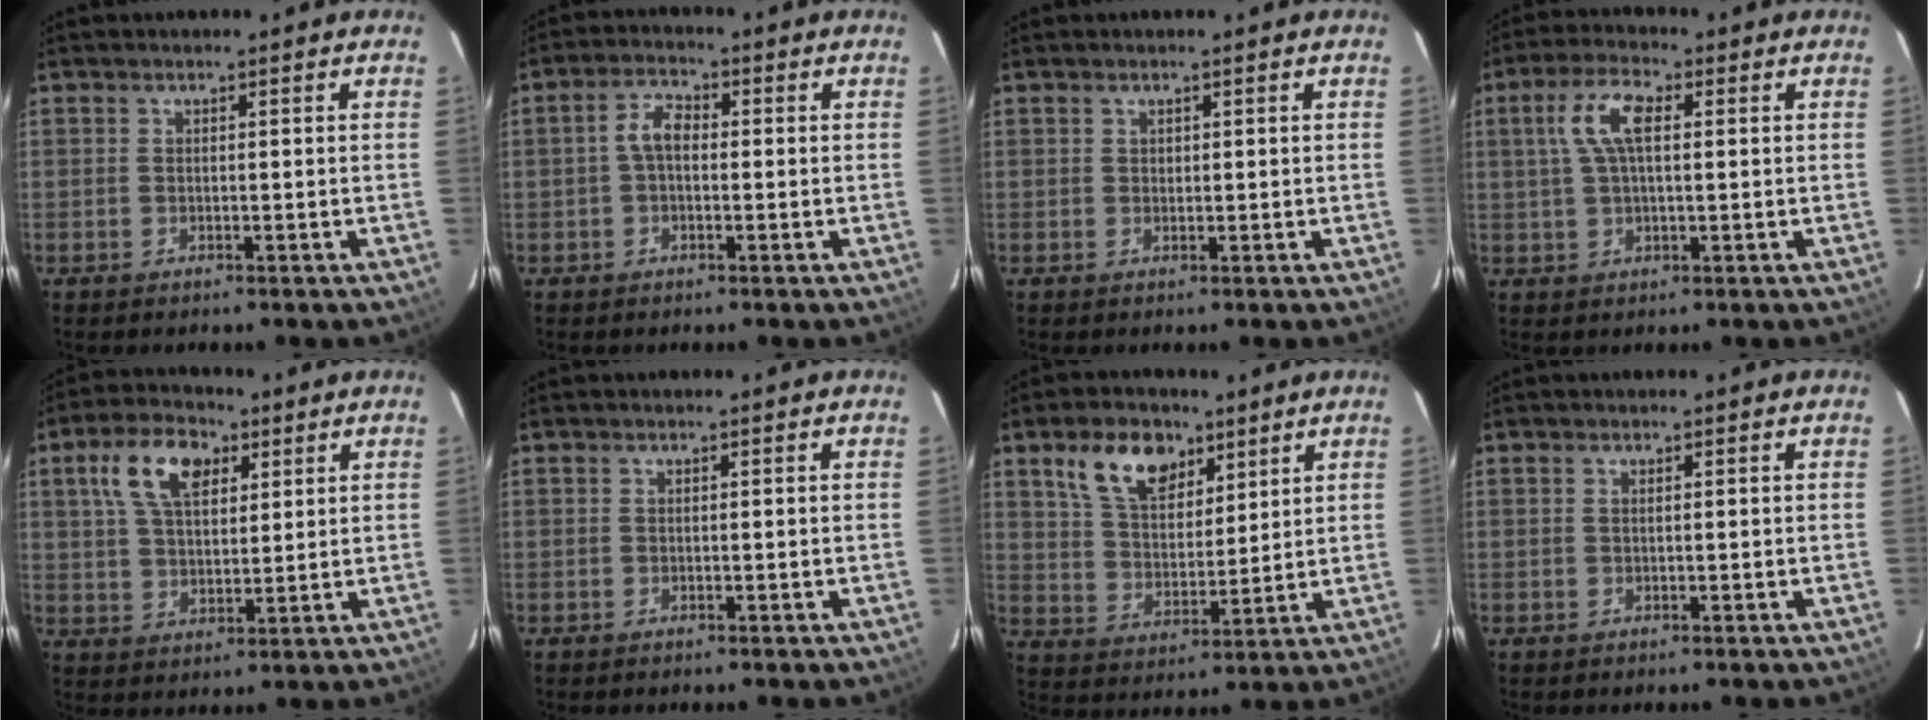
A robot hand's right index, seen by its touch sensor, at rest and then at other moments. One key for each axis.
{"total": 3.9, "fx": -0.2, "fy": 2.3, "fz": 3.1, "tx": -0.063, "ty": 0.015, "tz": -0.003}
{"total": 0.6, "fx": 0.4, "fy": 0.5, "fz": 0.1, "tx": 0.000, "ty": 0.003, "tz": 0.006}
{"total": 7.3, "fx": 1.8, "fy": 2.8, "fz": 6.5, "tx": -0.131, "ty": 0.017, "tz": 0.034}
{"total": 10.9, "fx": 4.8, "fy": 5.9, "fz": 7.8, "tx": -0.150, "ty": 0.029, "tz": 0.087}
{"total": 0.0}
{"total": 11.6, "fx": 6.7, "fy": 6.7, "fz": 6.7, "tx": -0.124, "ty": 0.022, "tz": 0.127}
{"total": 0.0}